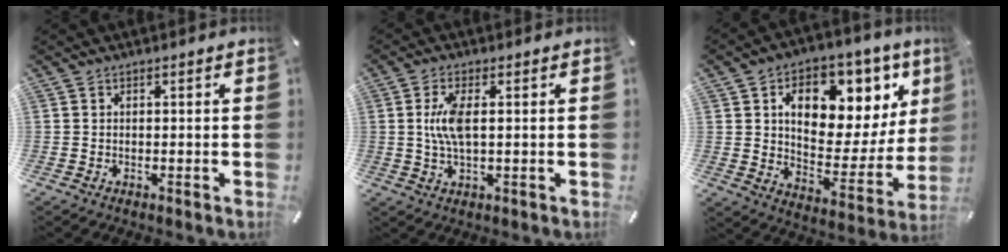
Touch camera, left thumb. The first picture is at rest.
{"total": 6.8, "force": [0.8, 2.5, 6.3], "torque": [-0.143, -0.001, 0.008]}
{"total": 15.7, "force": [7.8, 10.0, 9.3], "torque": [-0.126, -0.061, 0.131]}